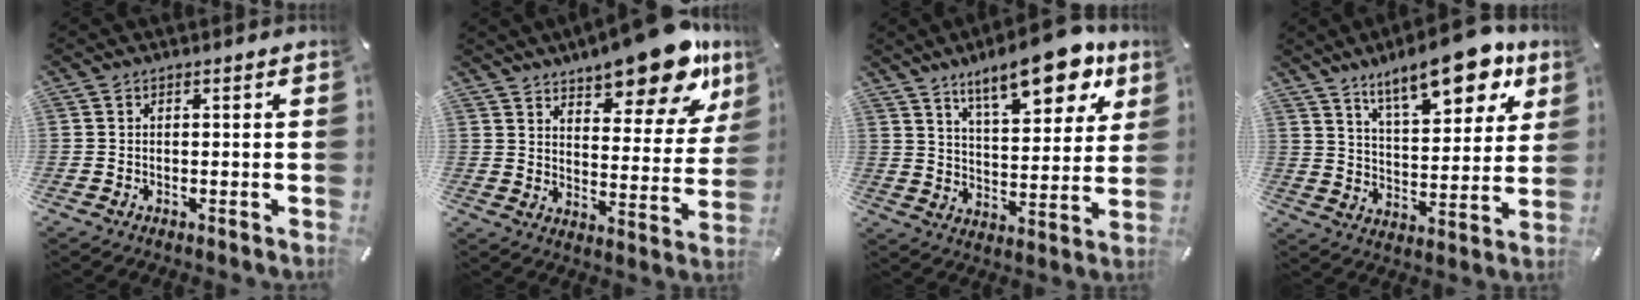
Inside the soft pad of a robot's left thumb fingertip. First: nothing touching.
{"total": 16.6, "force": [12.9, 5.6, 8.9], "torque": [-0.113, -0.101, 0.213]}
{"total": 17.1, "force": [11.6, 6.7, 10.7], "torque": [-0.159, -0.060, 0.191]}
{"total": 17.3, "force": [12.1, 6.8, 10.3], "torque": [-0.154, -0.066, 0.202]}